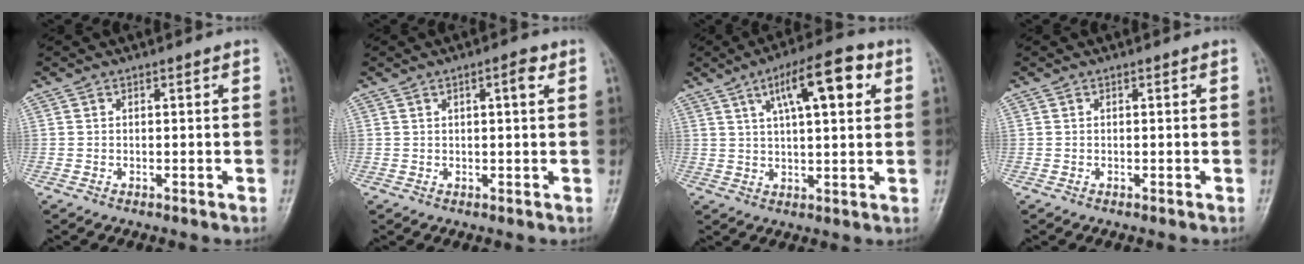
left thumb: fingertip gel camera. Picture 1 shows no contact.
{"total": 2.7, "force": [1.2, 0.6, 2.4], "torque": [-0.037, 0.001, 0.017]}
{"total": 12.6, "force": [5.1, 4.1, 10.8], "torque": [-0.155, 0.006, 0.077]}
{"total": 0.0}